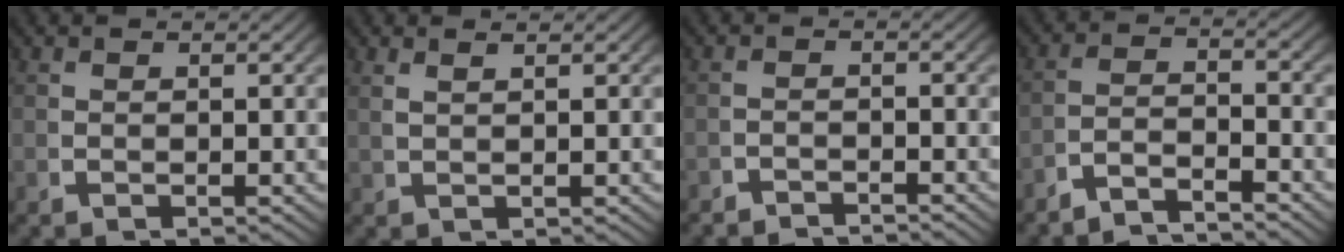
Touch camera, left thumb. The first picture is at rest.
{"total": 1.4, "force": [1.1, -0.6, 0.6], "torque": [-0.011, 0.007, 0.029]}
{"total": 2.6, "force": [-2.6, 0.2, -0.2], "torque": [0.013, -0.008, -0.046]}
{"total": 3.8, "force": [-3.3, 0.9, 1.6], "torque": [-0.017, -0.011, -0.061]}